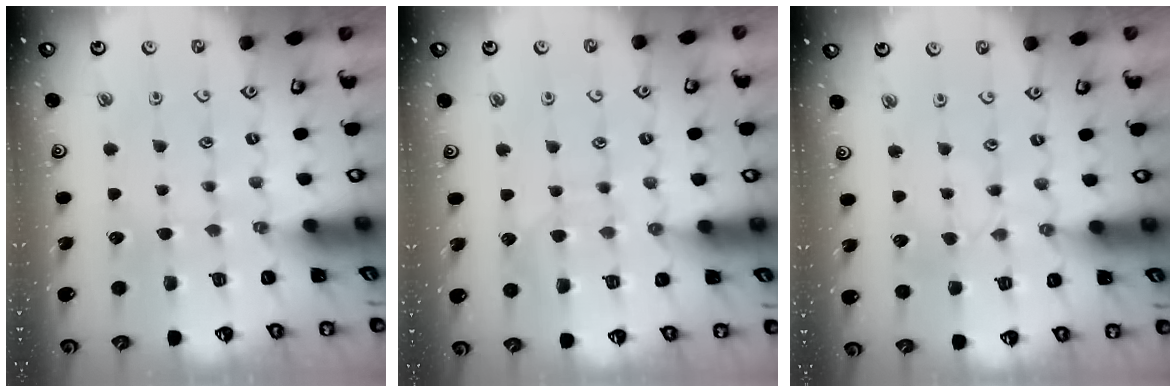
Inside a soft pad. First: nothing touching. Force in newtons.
{"total": 6.6, "press": 6.6, "slide": 0.4}
{"total": 2.3, "press": 2.3, "slide": 0.4}